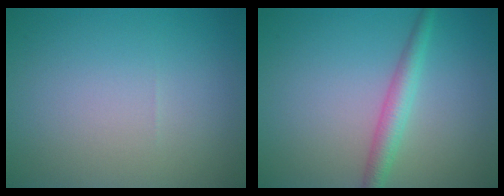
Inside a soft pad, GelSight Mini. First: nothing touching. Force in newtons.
{"total": 2.6, "press": 2.6, "slide": 0.1}